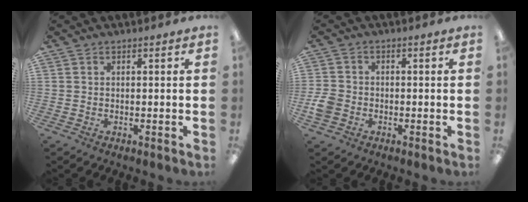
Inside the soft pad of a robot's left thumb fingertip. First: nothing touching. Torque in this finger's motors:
{"motor_torque": [-0.39, 0.42, -0.08, 0.10, 0.00]}